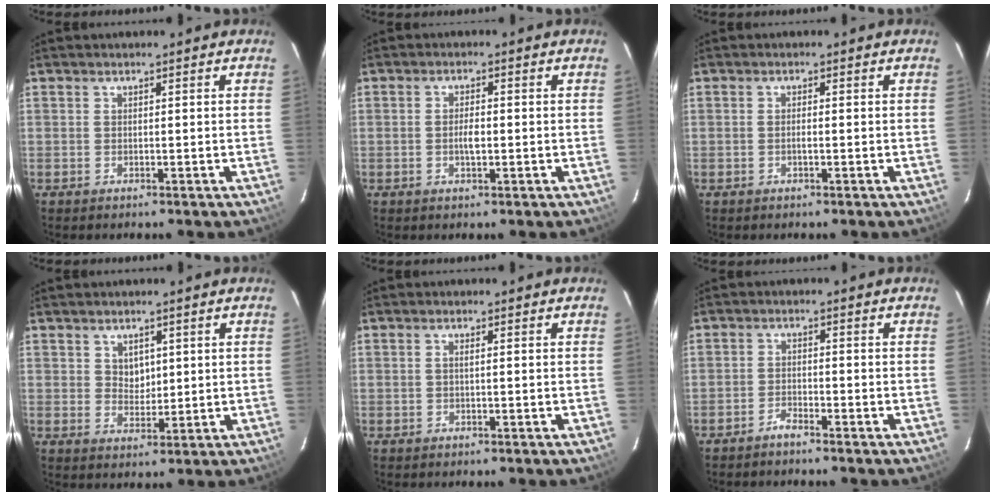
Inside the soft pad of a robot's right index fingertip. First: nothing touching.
{"total": 3.1, "force": [-0.5, 1.2, 2.8], "torque": [-0.049, 0.002, -0.007]}
{"total": 1.2, "force": [-0.3, 0.3, 1.2], "torque": [-0.021, 0.004, -0.006]}
{"total": 3.7, "force": [1.4, 2.8, 2.0], "torque": [-0.023, 0.002, 0.030]}
{"total": 0.9, "force": [0.0, 0.1, 0.9], "torque": [-0.017, 0.005, 0.000]}
{"total": 2.4, "force": [-2.2, 0.4, 1.0], "torque": [-0.032, 0.003, -0.042]}